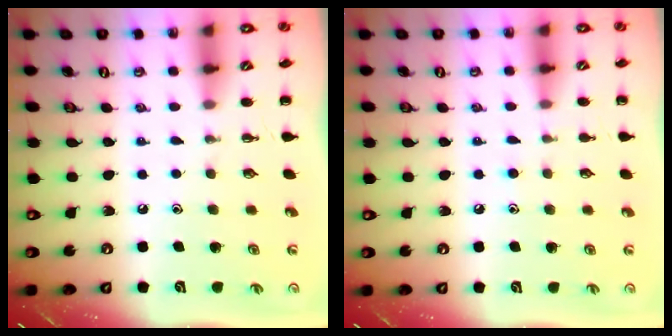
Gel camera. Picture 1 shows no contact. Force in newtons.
{"total": 6.0, "press": 5.6, "slide": 2.1}